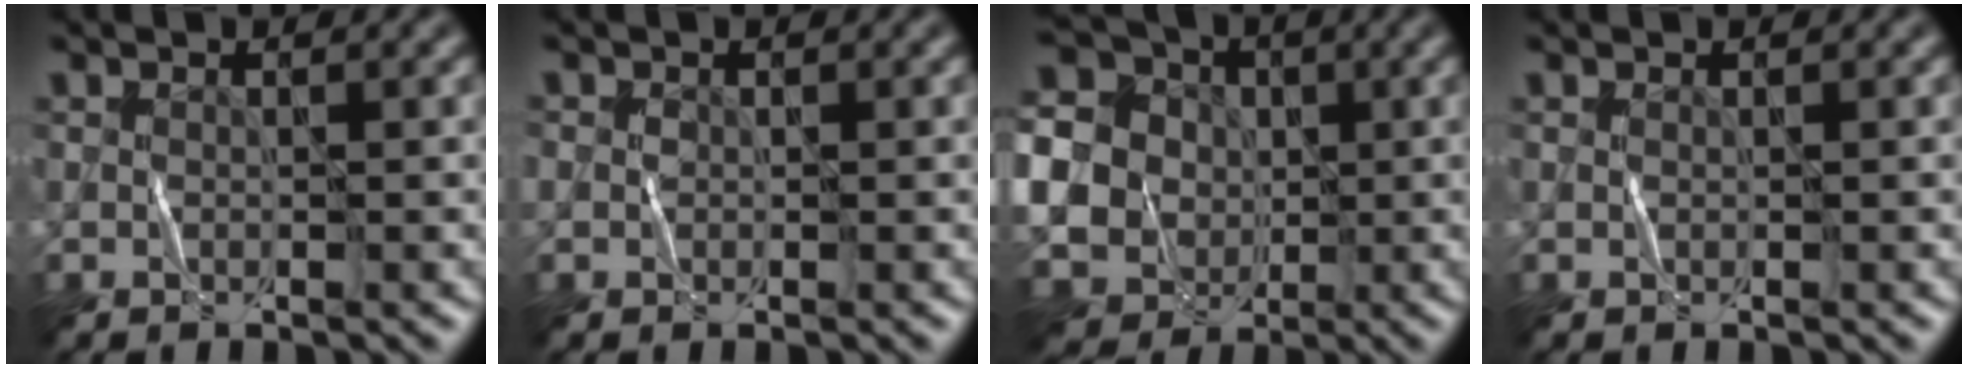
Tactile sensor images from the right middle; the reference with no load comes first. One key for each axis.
{"total": 1.0, "fx": 0.0, "fy": 0.9, "fz": 0.4, "tx": -0.006, "ty": 0.001, "tz": -0.004}
{"total": 12.4, "fx": -0.6, "fy": 11.2, "fz": 5.1, "tx": -0.145, "ty": 0.001, "tz": -0.033}
{"total": 0.0}